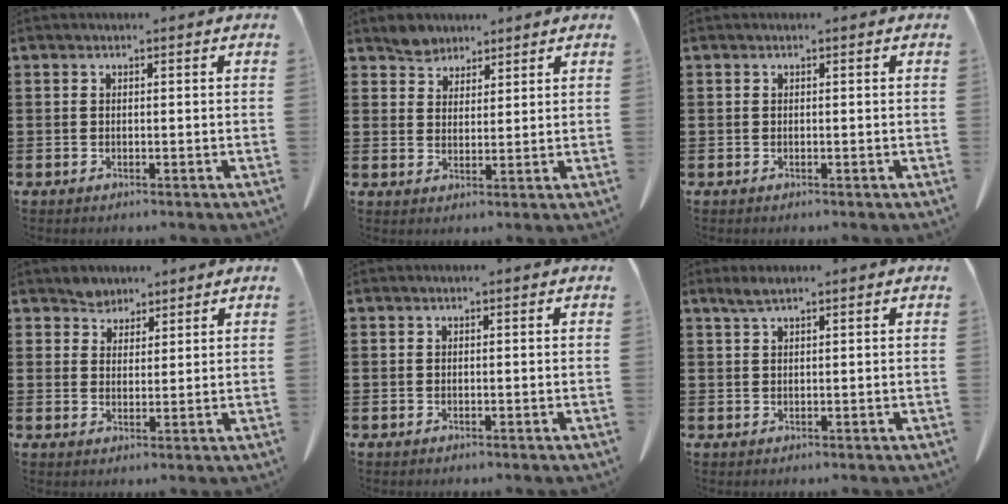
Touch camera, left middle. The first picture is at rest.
{"total": 3.4, "force": [2.9, 1.8, 0.2], "torque": [-0.015, 0.006, 0.057]}
{"total": 0.0}
{"total": 3.0, "force": [2.6, 1.5, -0.1], "torque": [-0.010, 0.005, 0.051]}
{"total": 0.0}
{"total": 2.0, "force": [1.4, 0.4, 1.4], "torque": [-0.031, 0.002, 0.025]}